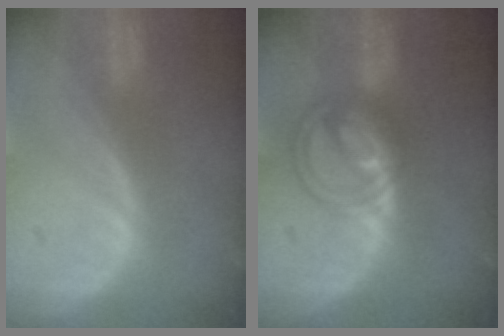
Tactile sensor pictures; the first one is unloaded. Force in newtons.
{"total": 5.8, "press": 5.8, "slide": 0.2}